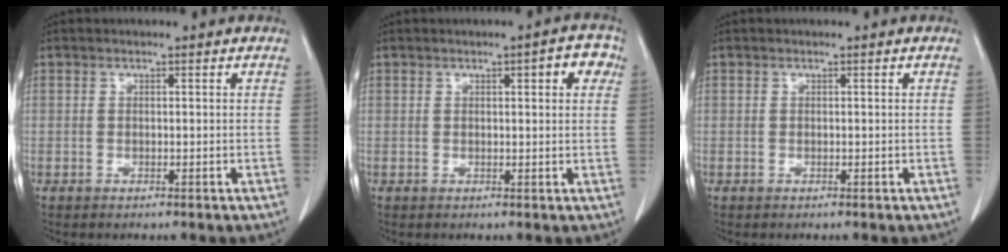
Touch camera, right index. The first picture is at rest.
{"total": 3.8, "force": [1.5, 0.9, 3.4], "torque": [-0.039, 0.009, 0.015]}
{"total": 0.0}